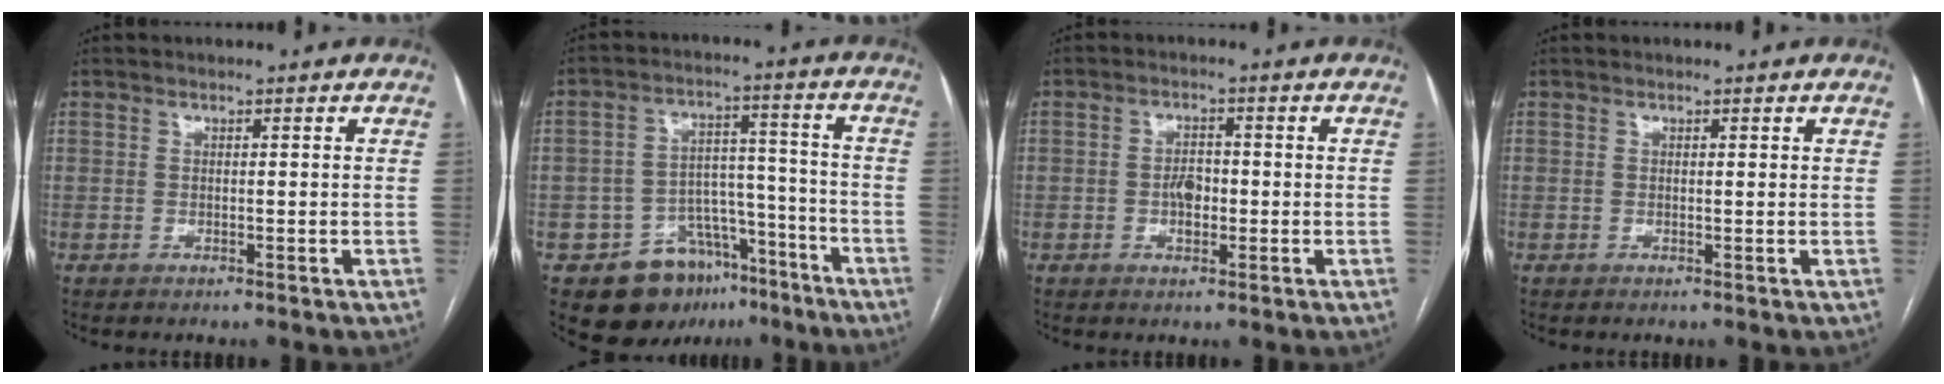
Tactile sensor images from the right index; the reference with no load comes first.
{"total": 13.0, "force": [-8.1, 8.6, 5.2], "torque": [-0.064, 0.047, -0.116]}
{"total": 3.1, "force": [-0.6, 1.8, 2.4], "torque": [-0.041, 0.004, -0.011]}
{"total": 0.0}